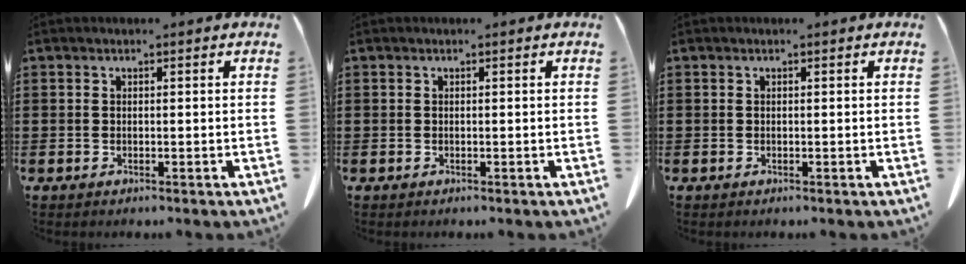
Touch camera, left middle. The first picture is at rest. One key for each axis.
{"total": 0.0}
{"total": 0.0}